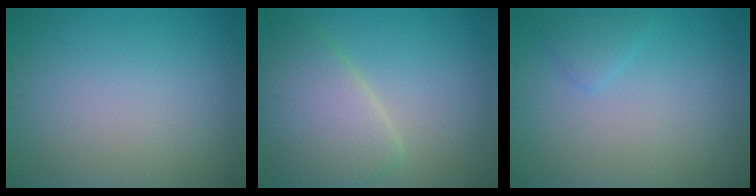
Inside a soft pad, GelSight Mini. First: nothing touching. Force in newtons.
{"total": 5.8, "press": 5.8, "slide": 0.6}
{"total": 1.3, "press": 1.3, "slide": 0.1}